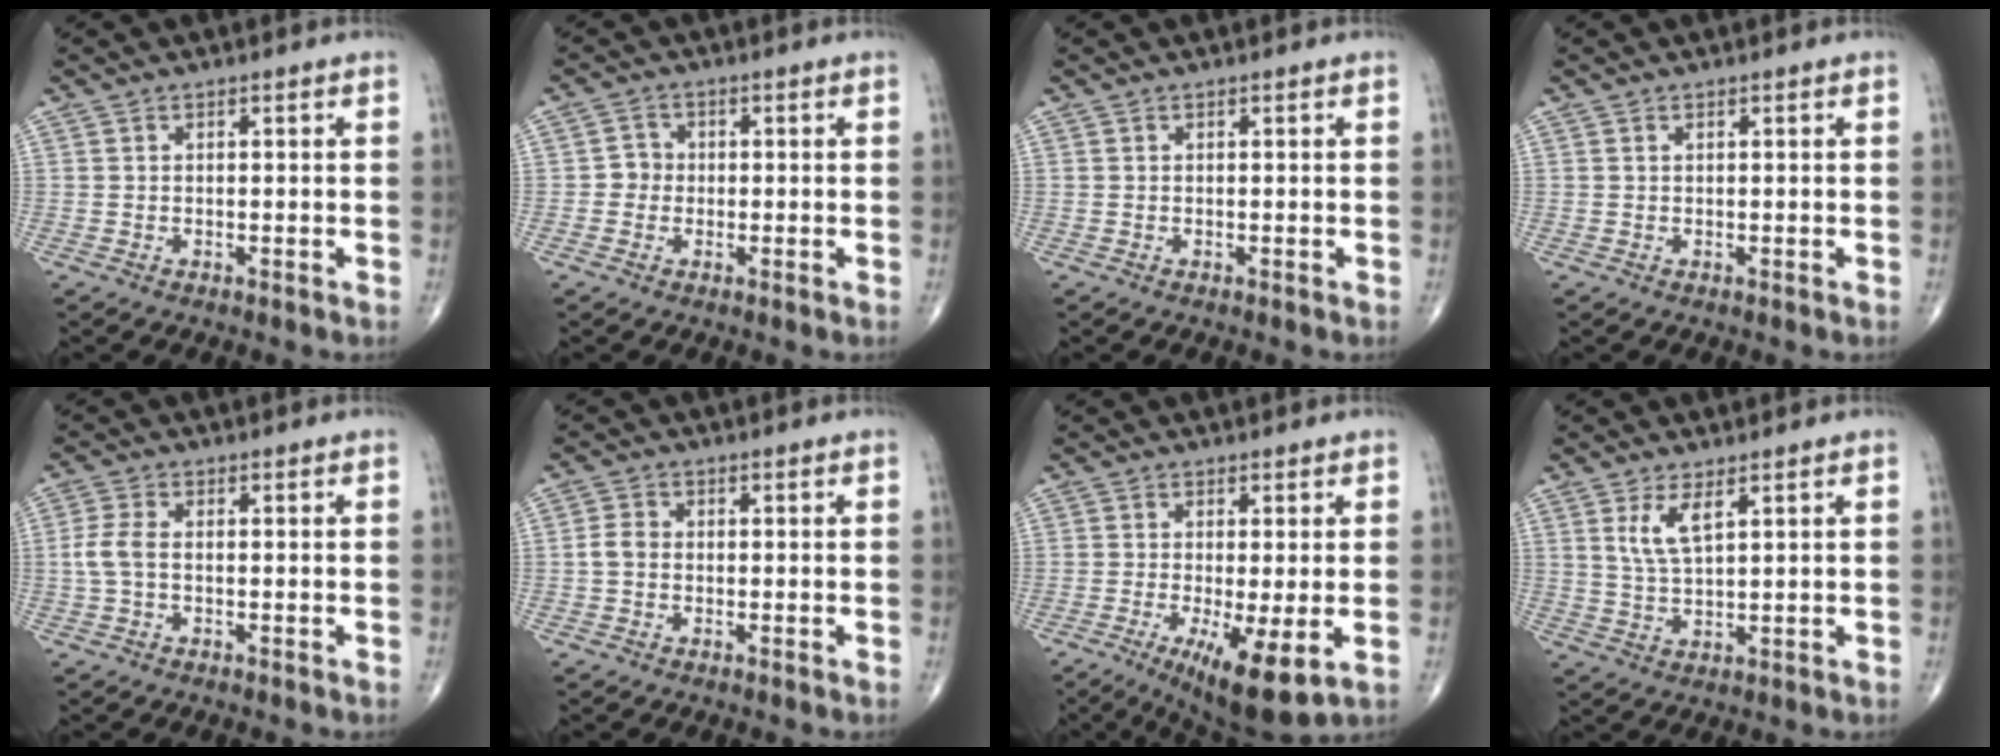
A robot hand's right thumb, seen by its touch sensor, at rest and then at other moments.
{"total": 2.7, "force": [-0.4, 2.6, 0.8], "torque": [0.005, 0.008, -0.014]}
{"total": 0.0}
{"total": 0.0}
{"total": 4.0, "force": [-0.3, 2.1, 3.3], "torque": [-0.086, 0.008, -0.010]}
{"total": 2.6, "force": [-0.4, 2.0, 1.6], "torque": [-0.028, 0.008, -0.013]}
{"total": 10.6, "force": [-3.1, 2.7, 9.8], "torque": [-0.166, -0.024, -0.044]}
{"total": 5.1, "force": [2.4, 1.7, 4.2], "torque": [-0.085, -0.015, 0.054]}